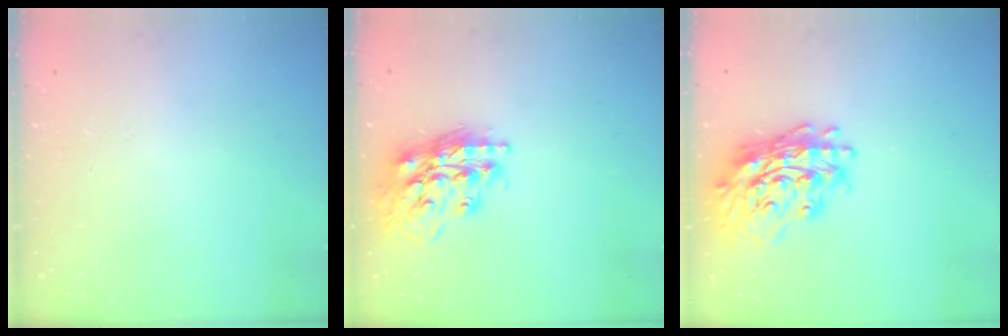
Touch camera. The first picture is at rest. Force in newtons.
{"total": 17.9, "press": 17.8, "slide": 1.9}
{"total": 19.4, "press": 19.2, "slide": 3.0}